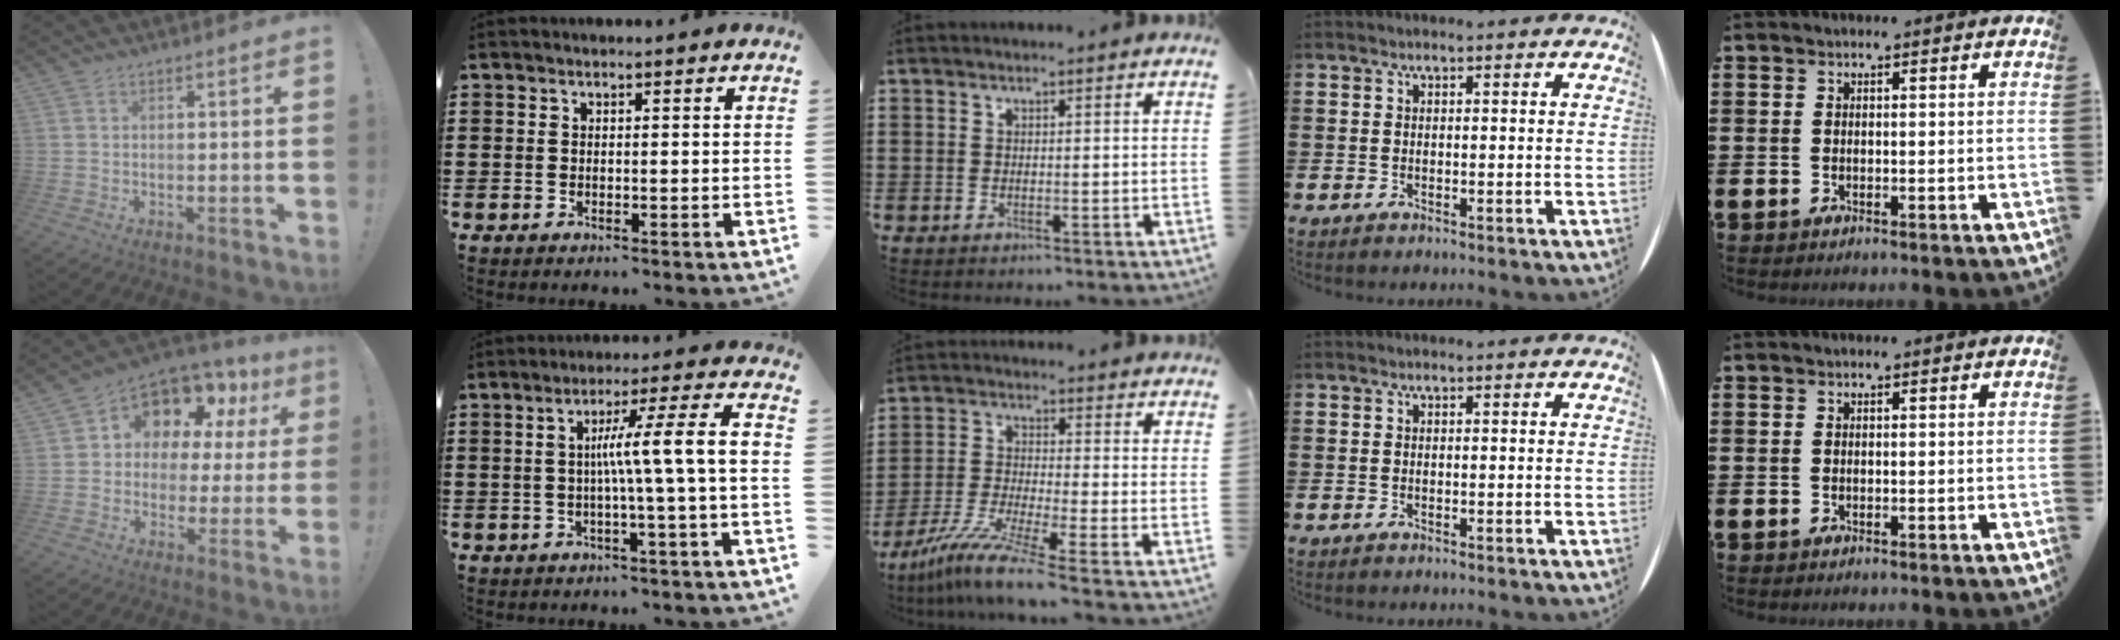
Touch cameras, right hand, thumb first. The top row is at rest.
{"thumb": {"total": 11.2, "force": [6.4, 7.5, 5.3], "torque": [-0.084, -0.056, 0.118]}, "index": {"total": 8.1, "force": [-0.4, -0.9, 8.1], "torque": [-0.147, -0.003, -0.018]}, "middle": {"total": 7.7, "force": [-6.0, -0.3, 4.7], "torque": [-0.100, -0.017, -0.118]}}